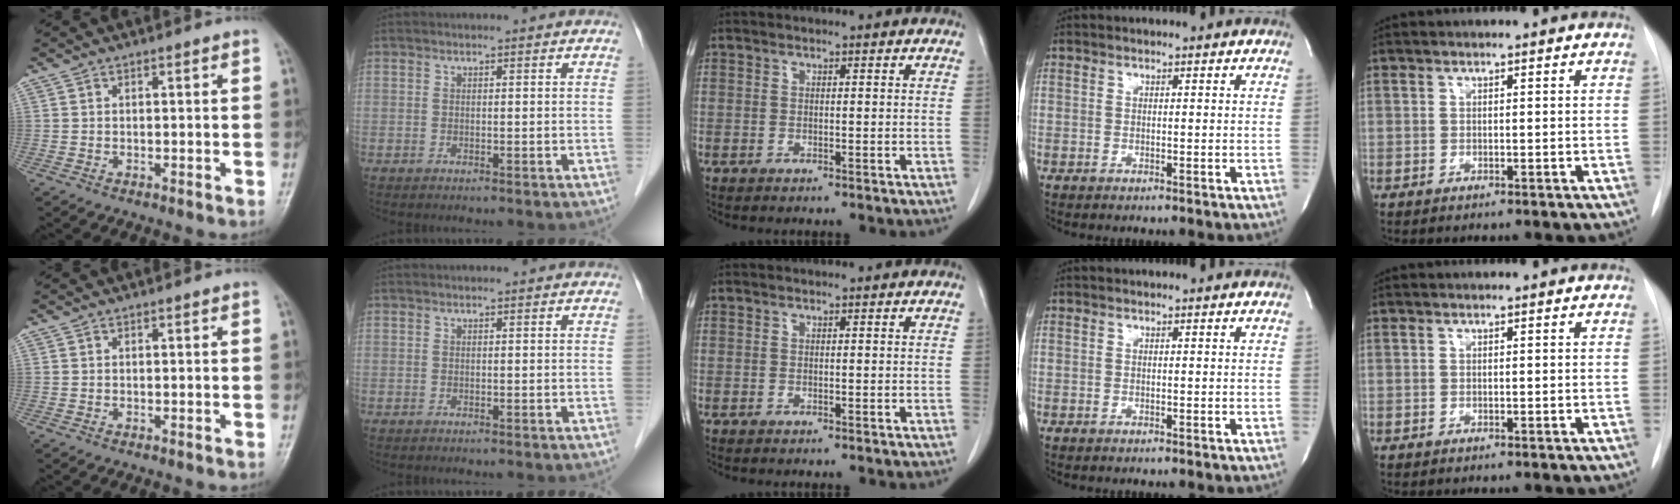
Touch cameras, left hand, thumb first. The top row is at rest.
{}